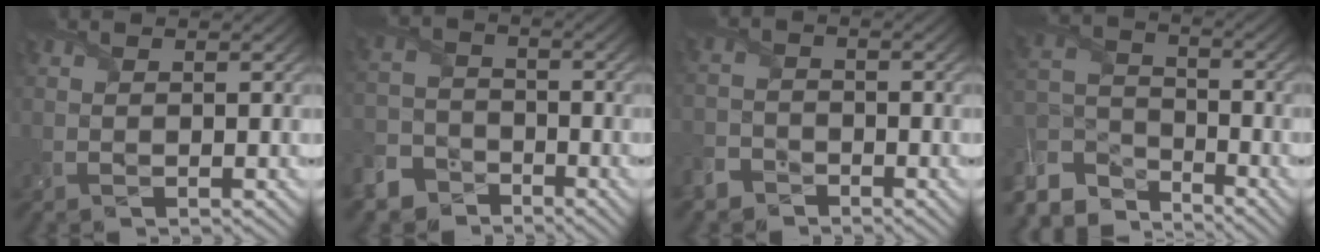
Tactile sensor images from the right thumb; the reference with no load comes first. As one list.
[{"total": 7.6, "force": [-5.6, 4.6, 2.2], "torque": [-0.059, -0.013, -0.123]}, {"total": 3.8, "force": [-3.1, 2.1, 0.7], "torque": [-0.022, -0.004, -0.068]}, {"total": 10.3, "force": [-7.9, 5.5, 3.9], "torque": [-0.116, -0.021, -0.152]}]